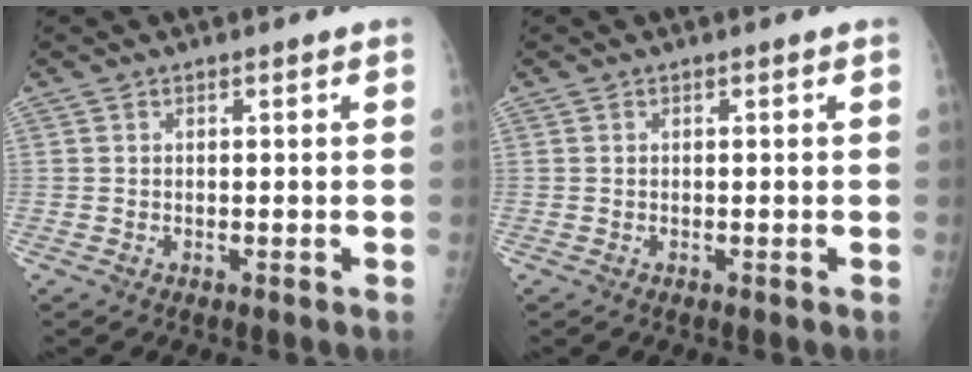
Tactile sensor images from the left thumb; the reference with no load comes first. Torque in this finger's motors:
{"motor_torque": [0.00, 0.00, -0.03, -0.03, 0.00]}